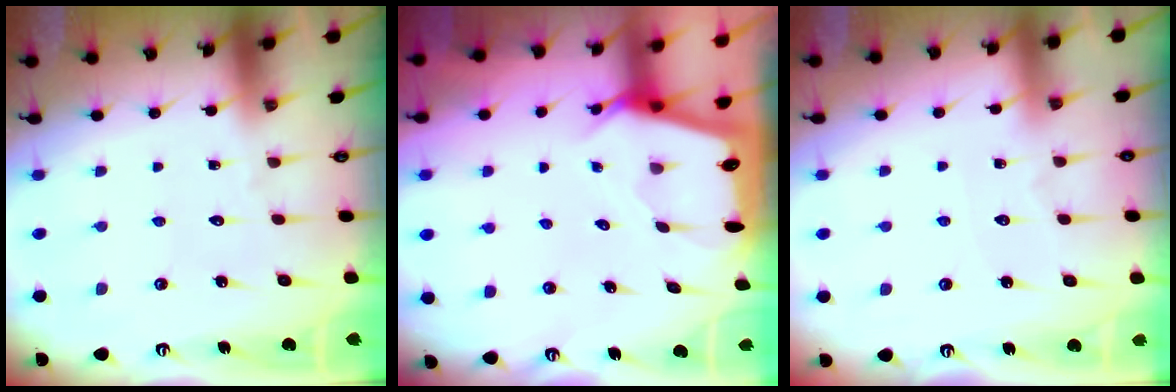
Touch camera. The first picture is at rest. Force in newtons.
{"total": 2.4, "press": 2.4, "slide": 0.2}
{"total": 2.8, "press": 2.8, "slide": 0.5}